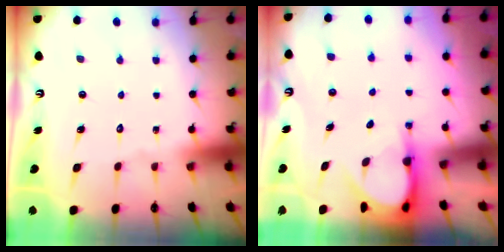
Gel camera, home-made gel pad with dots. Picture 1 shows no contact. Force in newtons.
{"total": 4.8, "press": 4.8, "slide": 0.1}